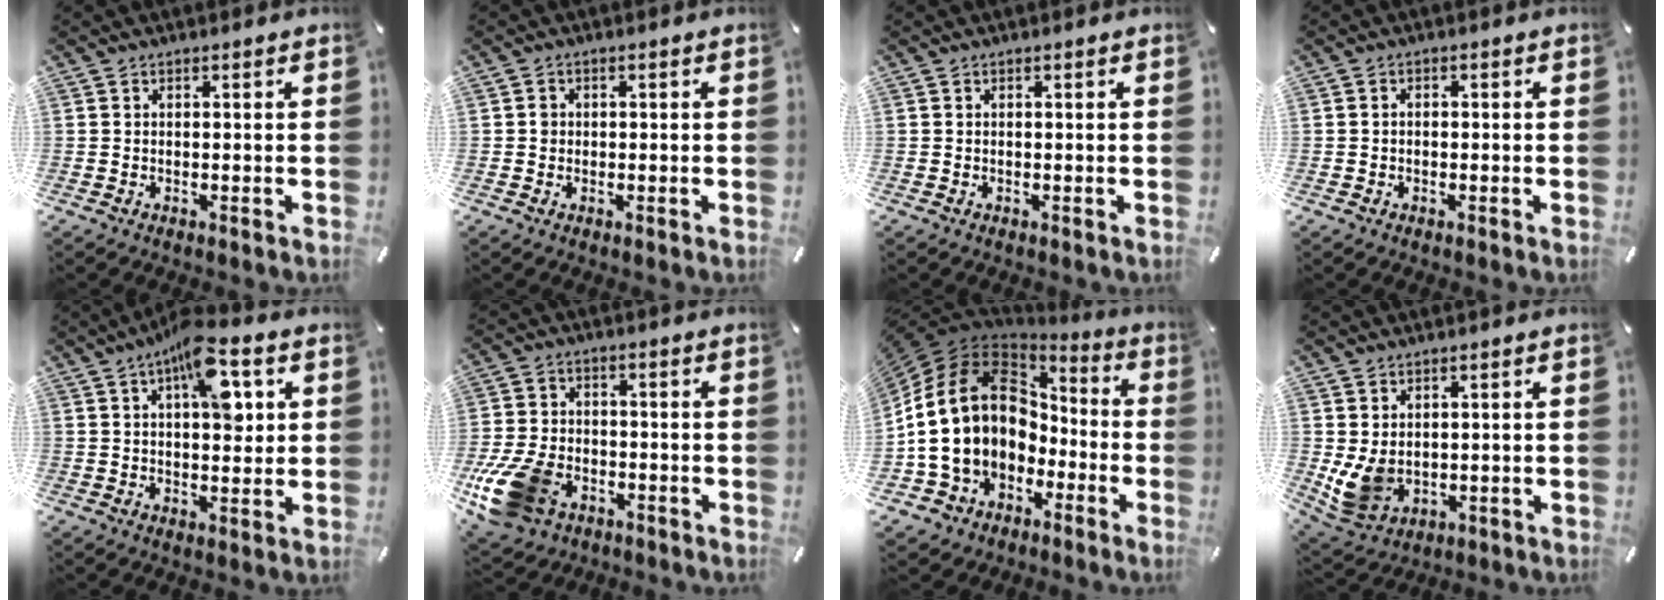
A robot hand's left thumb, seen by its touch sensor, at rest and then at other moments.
{"total": 1.5, "force": [-0.2, 1.4, 0.5], "torque": [-0.003, 0.003, -0.008]}
{"total": 0.0}
{"total": 1.2, "force": [-0.5, 1.0, 0.5], "torque": [-0.011, 0.005, -0.013]}
{"total": 12.4, "force": [5.0, 5.7, 9.9], "torque": [-0.137, -0.016, 0.080]}
{"total": 14.8, "force": [-6.5, 9.9, 8.9], "torque": [-0.192, 0.032, -0.113]}
{"total": 18.5, "force": [0.7, 14.6, 11.2], "torque": [-0.251, 0.001, 0.015]}
{"total": 7.0, "force": [1.3, 5.9, 3.6], "torque": [-0.094, -0.012, 0.026]}